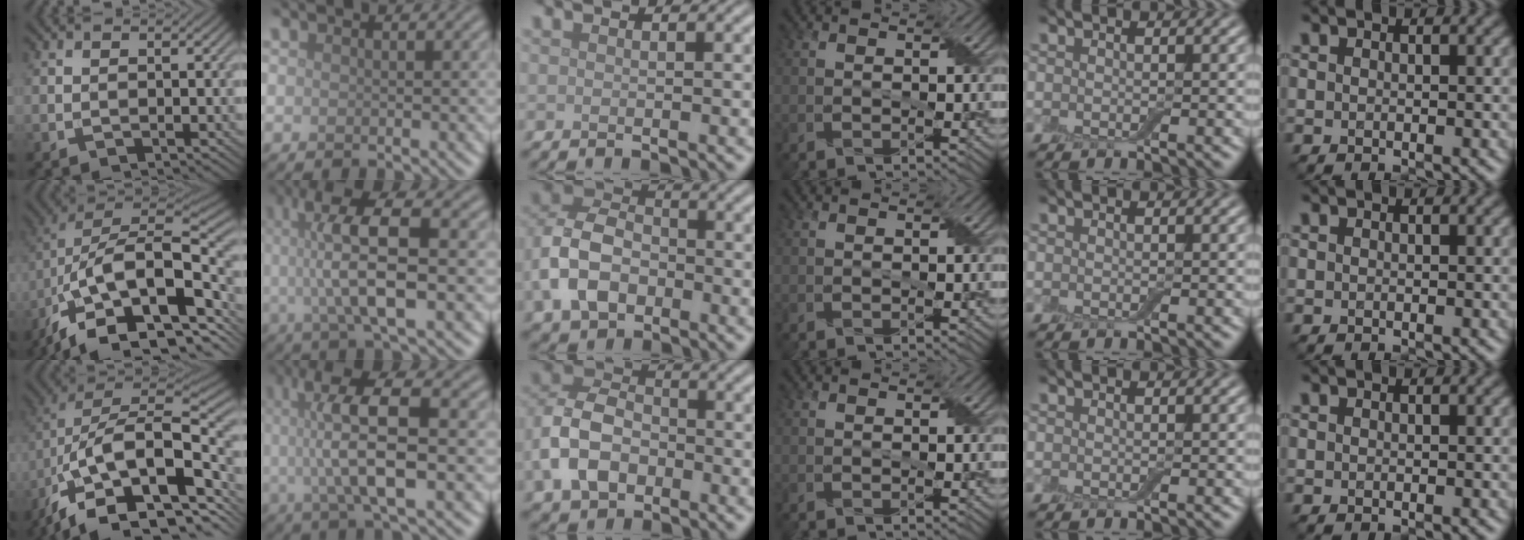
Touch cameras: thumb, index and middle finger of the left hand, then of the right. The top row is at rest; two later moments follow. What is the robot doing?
{"motion": "wrap", "object": "adhesive wrap"}